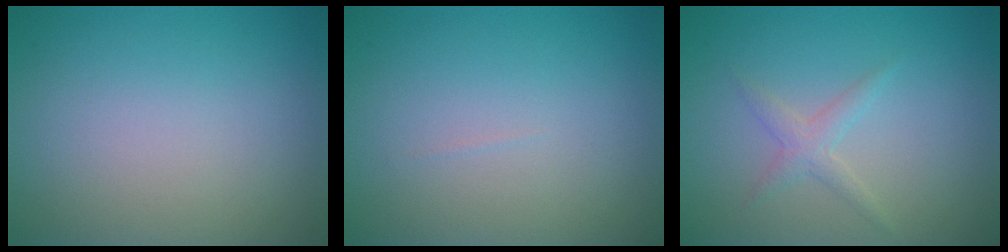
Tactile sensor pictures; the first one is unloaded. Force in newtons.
{"total": 0.0}
{"total": 1.5, "press": 1.5, "slide": 0.1}